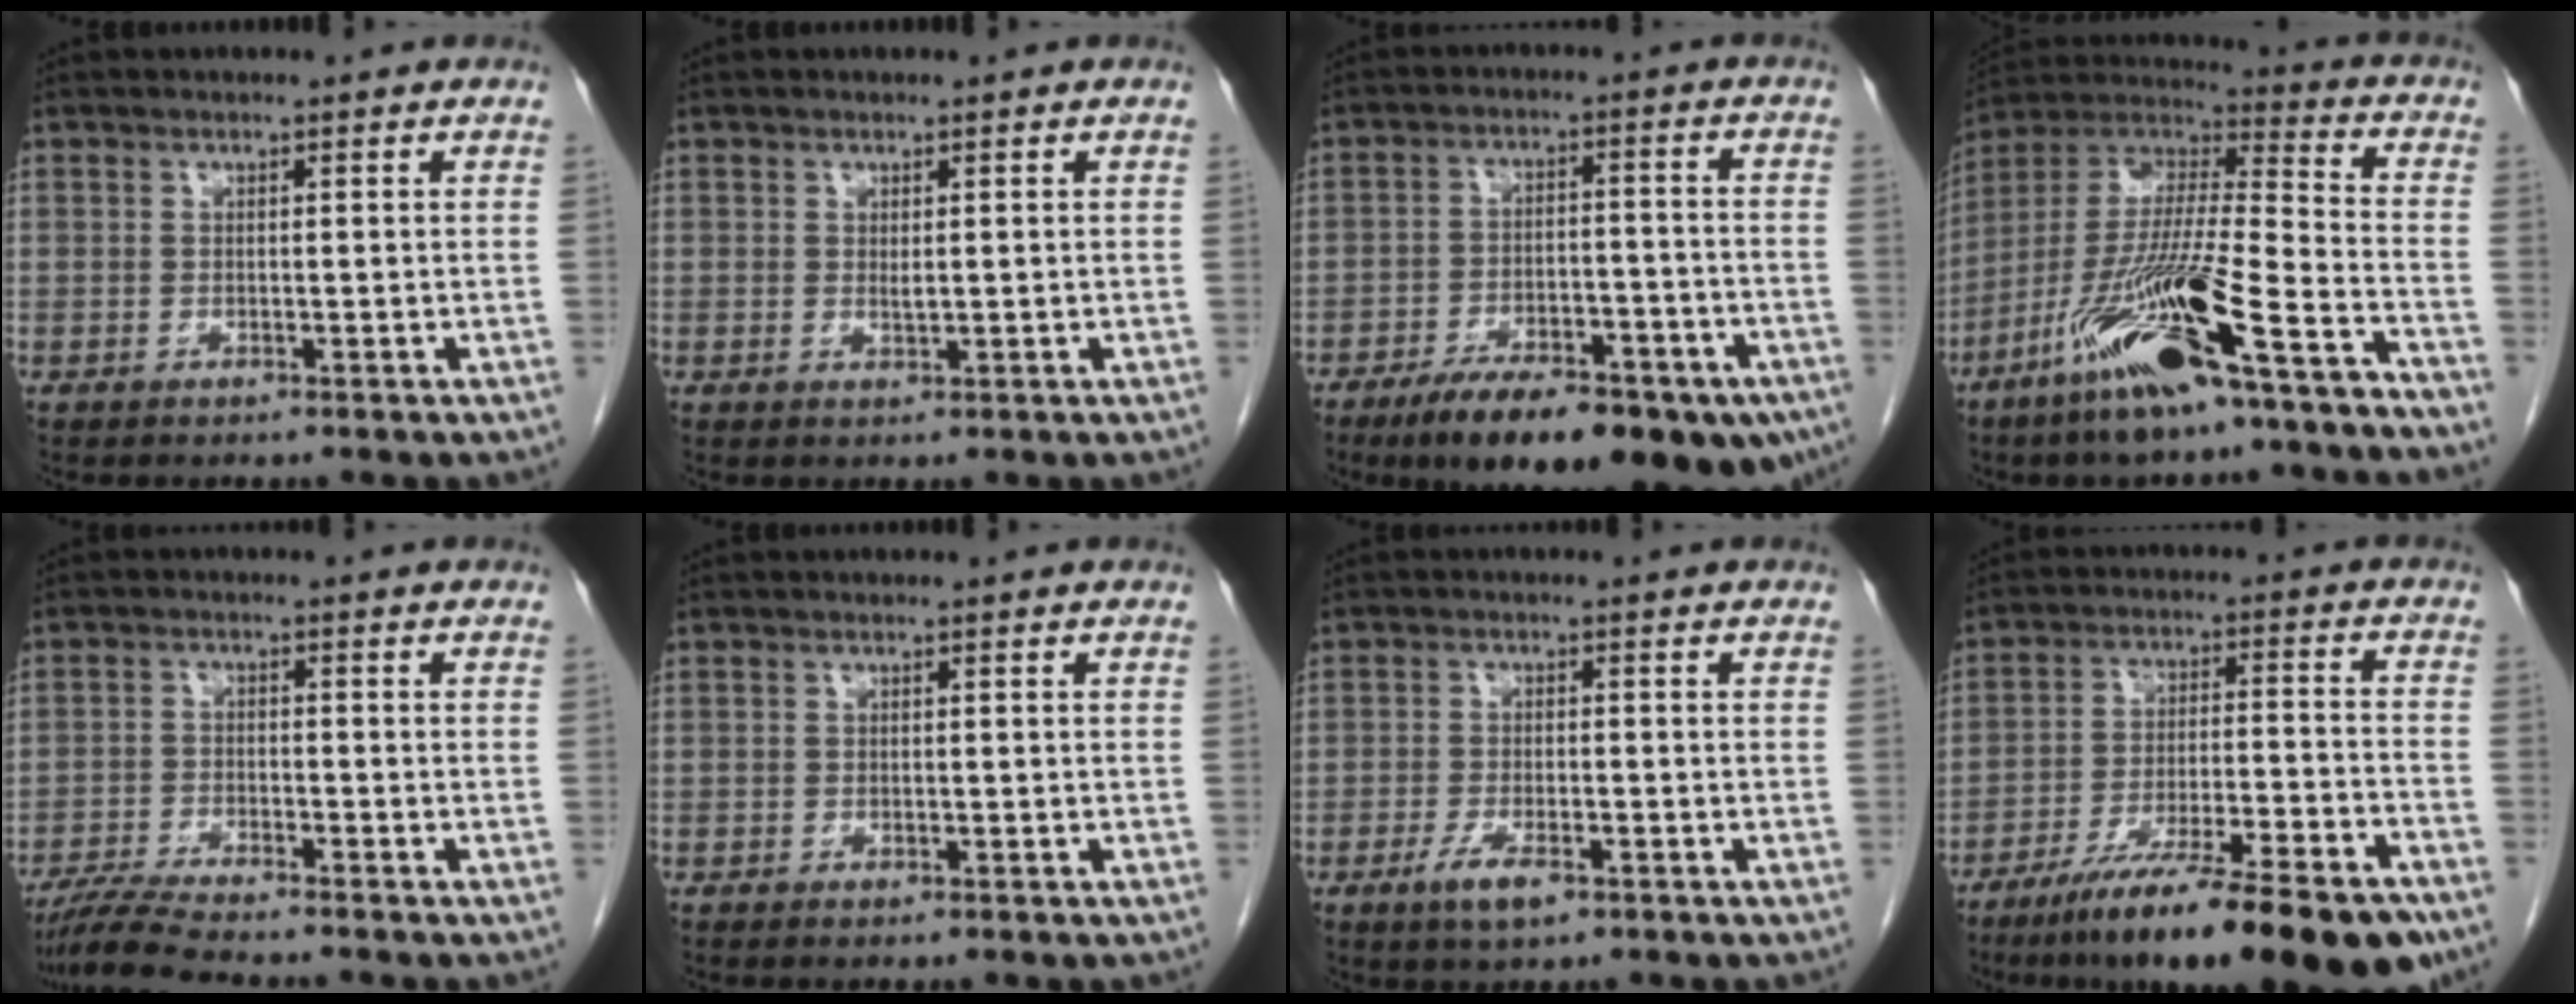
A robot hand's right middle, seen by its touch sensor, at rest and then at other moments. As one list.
[{"total": 0.8, "force": [0.2, -0.2, 0.8], "torque": [-0.017, -0.005, 0.004]}, {"total": 19.7, "force": [-13.9, 5.9, 12.7], "torque": [-0.141, 0.007, -0.203]}, {"total": 20.2, "force": [-12.2, 2.0, 16.0], "torque": [-0.318, -0.028, -0.221]}, {"total": 6.5, "force": [-5.9, -0.8, 2.7], "torque": [-0.051, -0.022, -0.108]}, {"total": 0.7, "force": [-0.5, -0.3, 0.3], "torque": [-0.010, -0.002, -0.008]}, {"total": 4.1, "force": [-2.5, 0.8, 3.2], "torque": [-0.067, -0.005, -0.042]}, {"total": 20.9, "force": [-15.6, 1.6, 13.8], "torque": [-0.164, -0.017, -0.252]}]